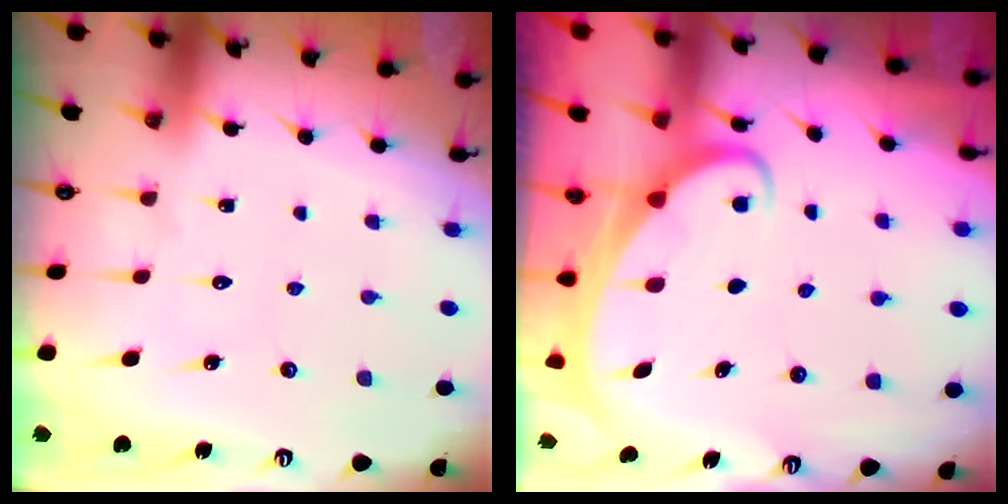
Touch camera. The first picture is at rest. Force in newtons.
{"total": 2.4, "press": 2.3, "slide": 0.3}